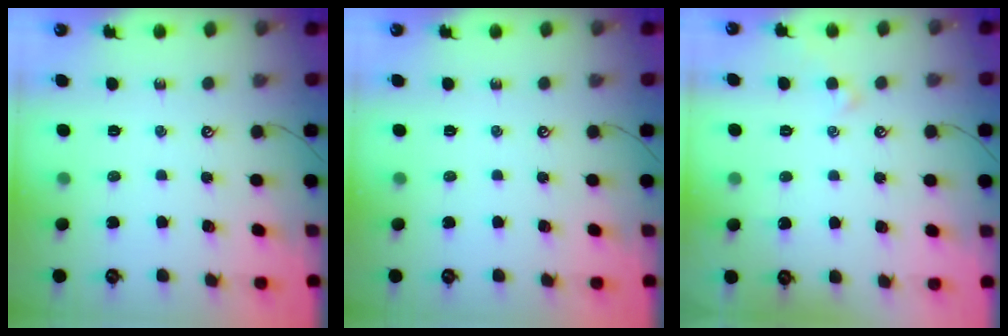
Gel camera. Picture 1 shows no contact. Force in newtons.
{"total": 0.0}
{"total": 1.6, "press": 1.5, "slide": 0.4}